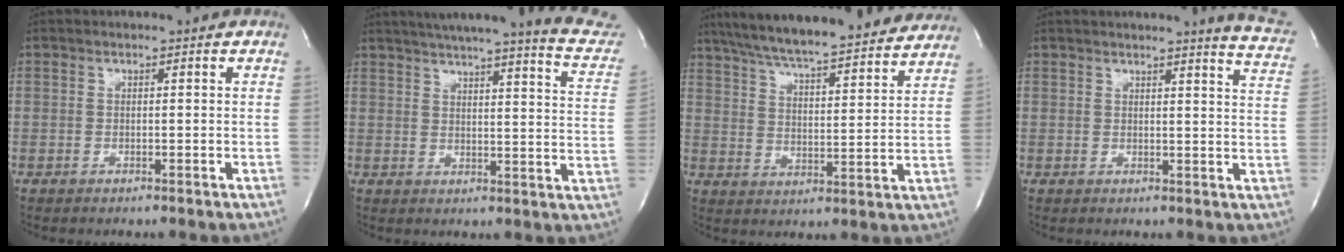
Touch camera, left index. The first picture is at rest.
{"total": 22.4, "force": [19.7, 1.1, 10.5], "torque": [-0.144, -0.056, 0.224]}
{"total": 25.4, "force": [22.7, 3.2, 11.1], "torque": [-0.185, -0.006, 0.304]}
{"total": 8.5, "force": [8.0, -0.4, 2.9], "torque": [-0.023, -0.061, 0.060]}